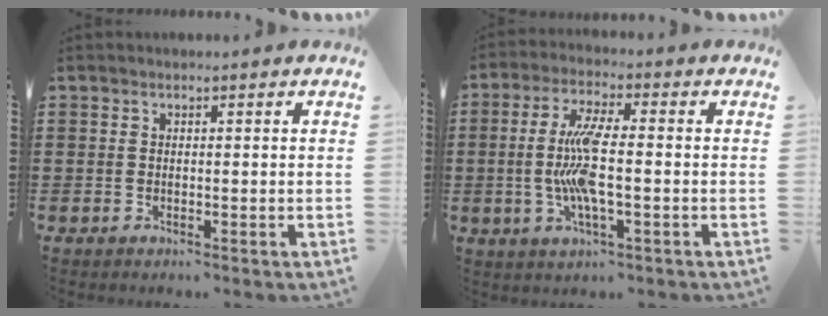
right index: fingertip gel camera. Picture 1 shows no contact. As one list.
[{"total": 8.6, "force": [-1.0, 2.0, 8.4], "torque": [-0.189, -0.013, -0.029]}]